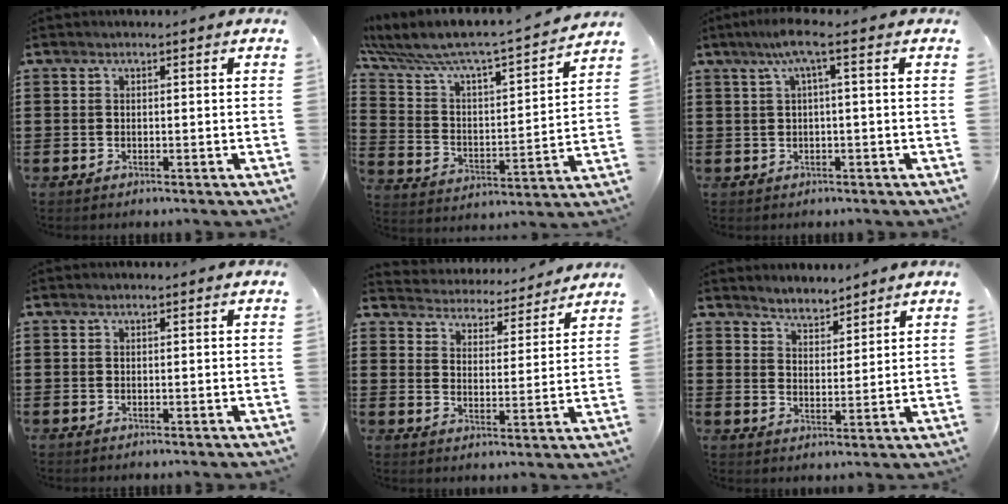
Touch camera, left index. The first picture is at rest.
{"total": 5.8, "force": [5.4, 0.8, 2.1], "torque": [-0.071, -0.054, 0.081]}
{"total": 4.4, "force": [1.4, -0.1, 4.1], "torque": [-0.082, 0.001, 0.021]}
{"total": 0.0}
{"total": 4.2, "force": [4.1, 0.2, -0.4], "torque": [-0.019, -0.037, 0.067]}
{"total": 3.6, "force": [3.5, 0.5, -0.6], "torque": [-0.002, -0.013, 0.067]}